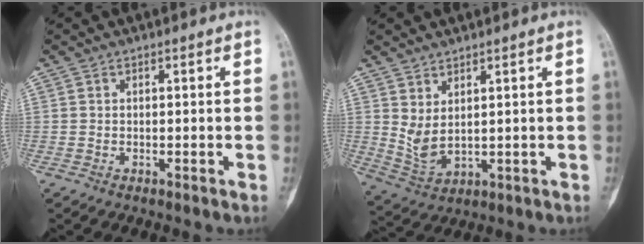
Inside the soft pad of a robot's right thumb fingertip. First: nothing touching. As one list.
[{"total": 5.6, "force": [2.1, 2.6, 4.5], "torque": [-0.089, -0.021, 0.058]}]